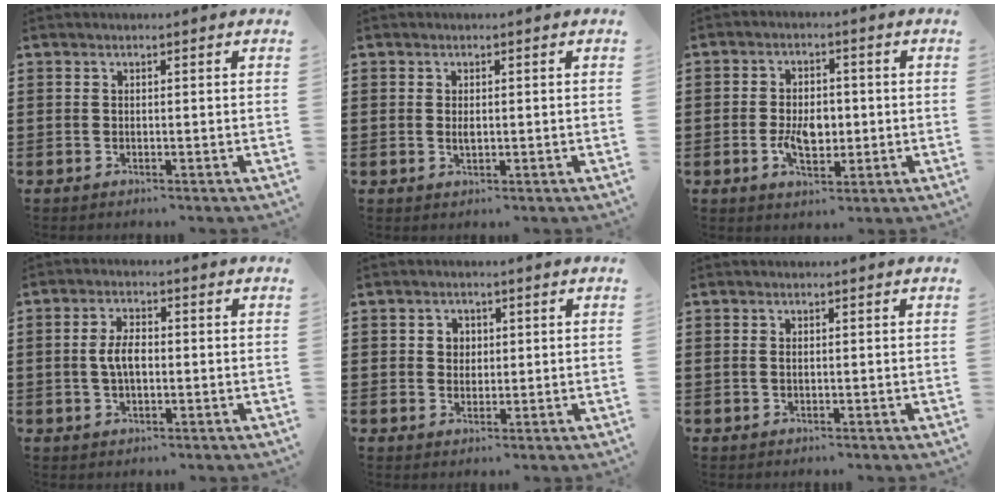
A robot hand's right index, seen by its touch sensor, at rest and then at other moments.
{"total": 1.1, "force": [0.2, 0.5, 1.0], "torque": [-0.020, 0.003, 0.002]}
{"total": 5.7, "force": [-0.8, 3.4, 4.5], "torque": [-0.089, 0.001, -0.019]}
{"total": 4.3, "force": [-0.1, 2.2, 3.7], "torque": [-0.086, 0.002, -0.008]}
{"total": 2.3, "force": [0.4, 2.1, 0.8], "torque": [-0.024, 0.011, 0.006]}
{"total": 0.7, "force": [0.1, 0.4, 0.6], "torque": [-0.013, 0.003, 0.002]}